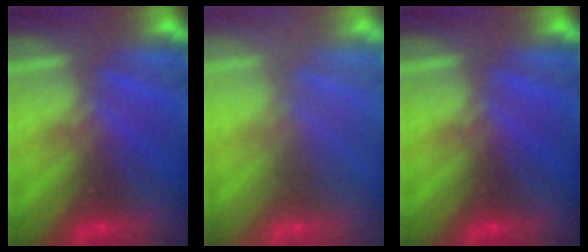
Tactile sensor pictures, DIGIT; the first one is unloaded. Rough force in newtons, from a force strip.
{"total": 2.9}
{"total": 0.0}